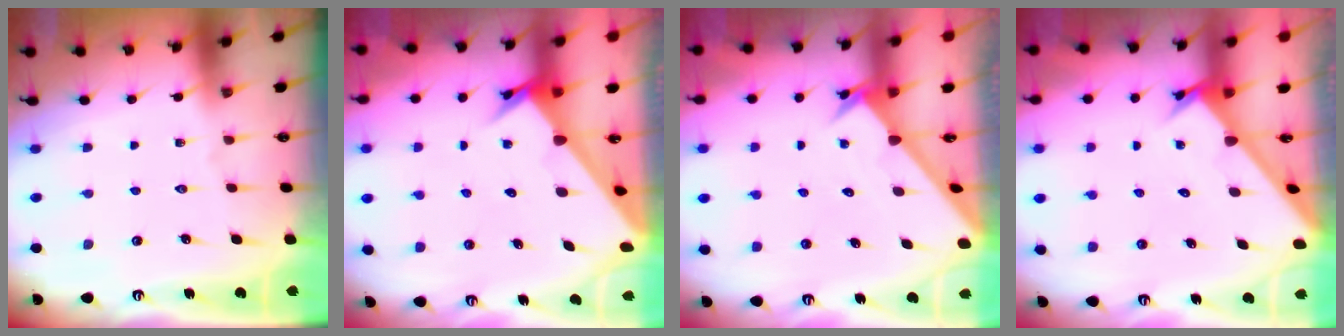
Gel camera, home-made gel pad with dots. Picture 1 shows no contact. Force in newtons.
{"total": 3.4, "press": 3.4, "slide": 0.3}
{"total": 2.6, "press": 2.6, "slide": 0.2}
{"total": 2.6, "press": 2.6, "slide": 0.3}